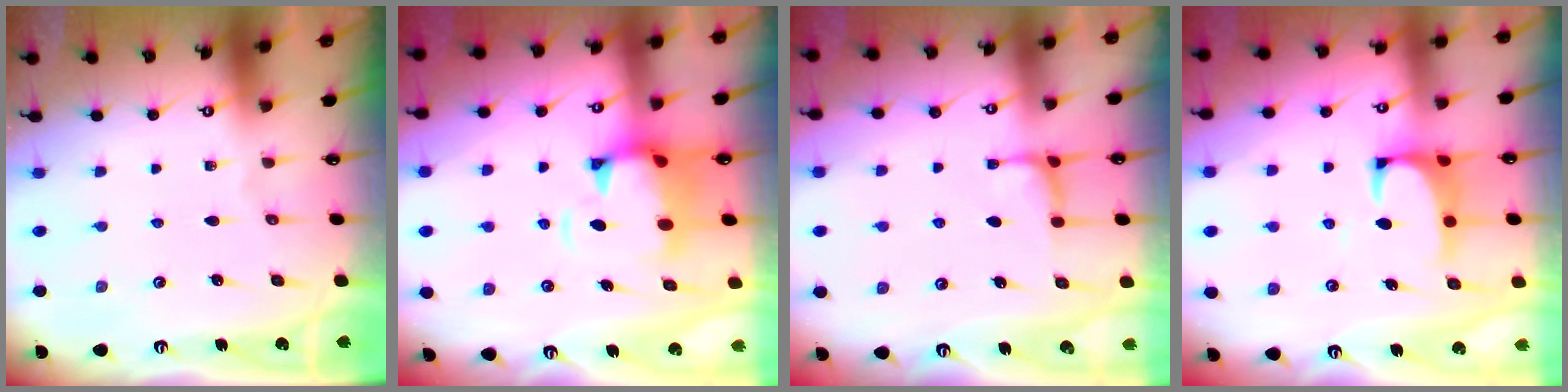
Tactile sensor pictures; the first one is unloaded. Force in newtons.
{"total": 2.8, "press": 2.4, "slide": 1.4}
{"total": 0.7, "press": 0.4, "slide": 0.6}
{"total": 1.6, "press": 1.4, "slide": 0.7}